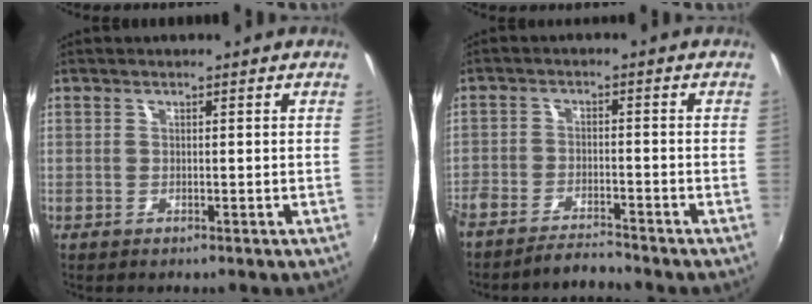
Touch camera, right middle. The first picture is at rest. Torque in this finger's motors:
{"motor_torque": [1.08, -1.06, 0.19, 0.14]}